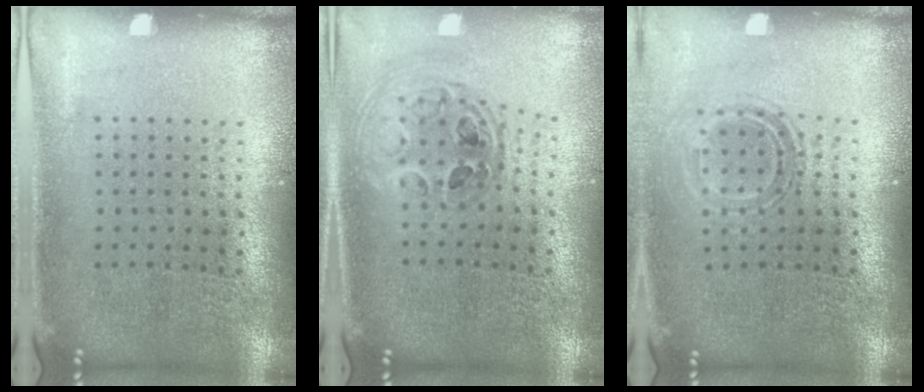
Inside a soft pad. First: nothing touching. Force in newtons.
{"total": 0.9, "press": 0.8, "slide": 0.1}
{"total": 1.5, "press": 1.2, "slide": 1.0}